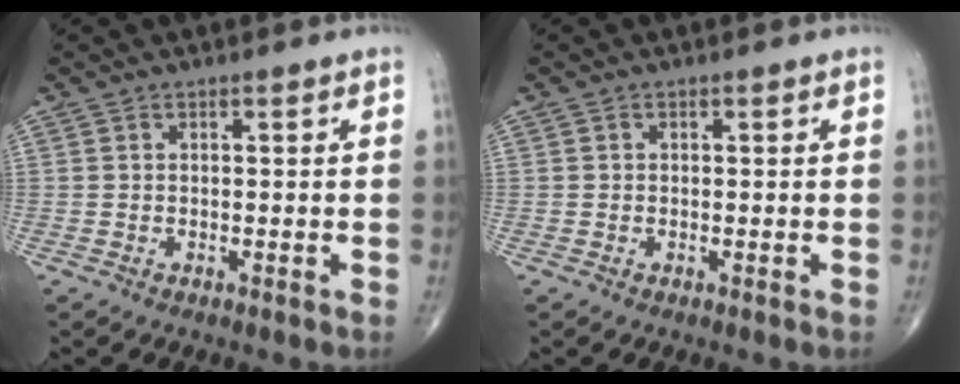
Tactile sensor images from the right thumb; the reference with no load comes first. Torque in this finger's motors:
{"motor_torque": [0.17, -0.26, -0.29, -0.20, -0.02]}